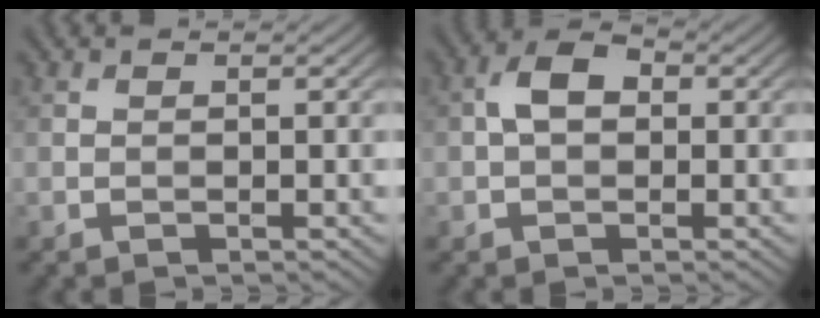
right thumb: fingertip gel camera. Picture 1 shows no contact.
{"total": 3.7, "force": [0.1, 2.5, 2.8], "torque": [-0.057, 0.009, -0.008]}